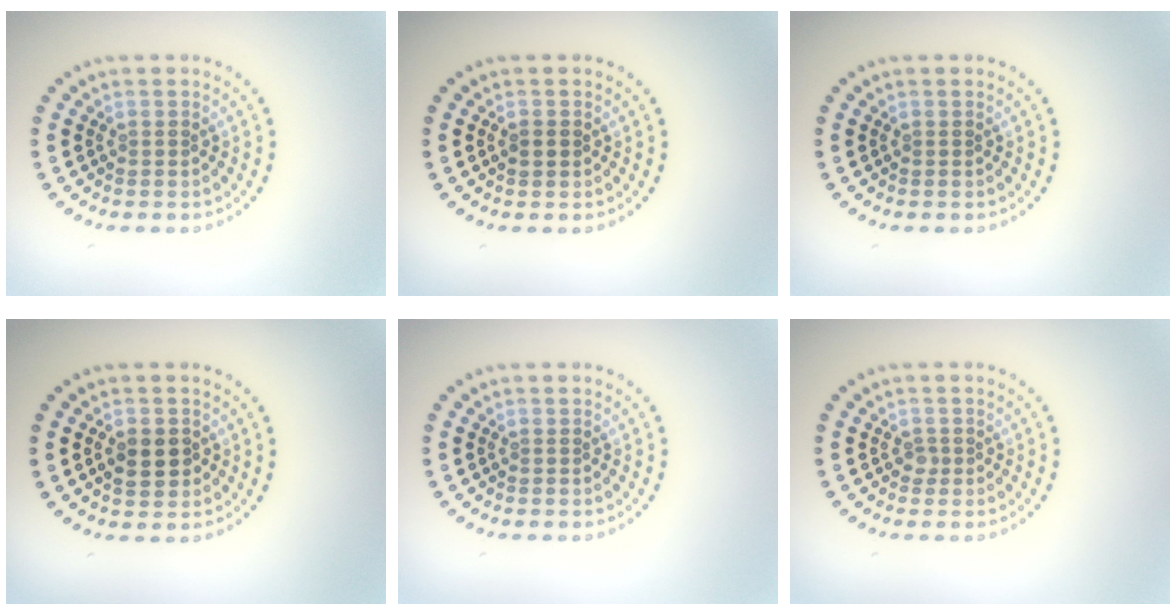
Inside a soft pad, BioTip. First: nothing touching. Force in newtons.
{"total": 1.2, "press": 1.2, "slide": 0.1}
{"total": 0.0}
{"total": 2.5, "press": 2.5, "slide": 0.2}
{"total": 0.0}
{"total": 0.8, "press": 0.6, "slide": 0.6}